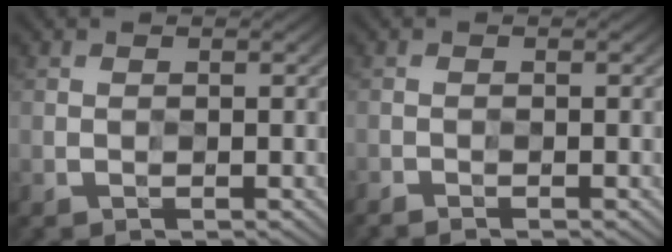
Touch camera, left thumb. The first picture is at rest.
{"total": 1.5, "force": [-1.3, 0.0, 0.9], "torque": [-0.016, -0.002, -0.022]}